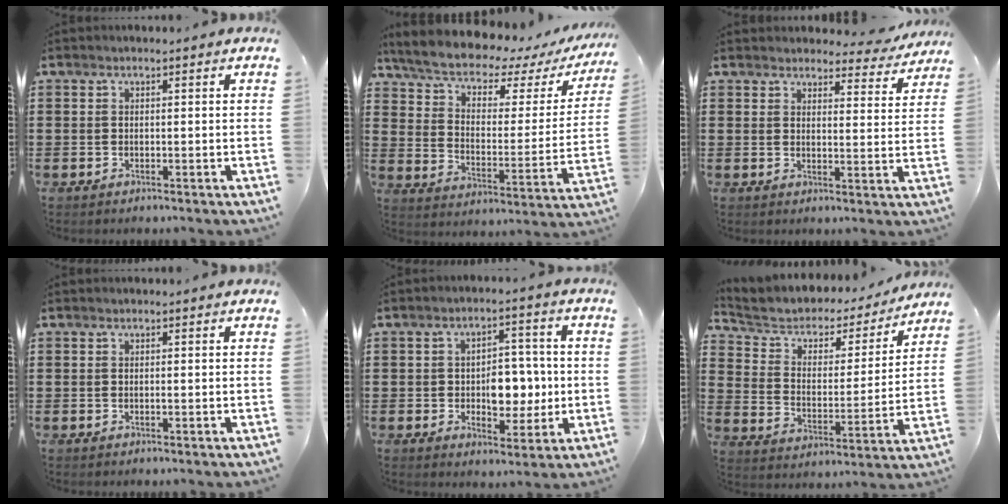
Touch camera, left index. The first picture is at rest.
{"total": 7.0, "force": [6.0, 1.8, 3.1], "torque": [-0.091, -0.042, 0.100]}
{"total": 3.8, "force": [3.7, 0.6, 0.5], "torque": [-0.018, -0.020, 0.065]}
{"total": 0.0}
{"total": 7.3, "force": [-0.6, 4.7, 5.5], "torque": [-0.076, 0.001, -0.017]}
{"total": 4.4, "force": [3.3, 2.7, 1.3], "torque": [-0.053, -0.024, 0.047]}